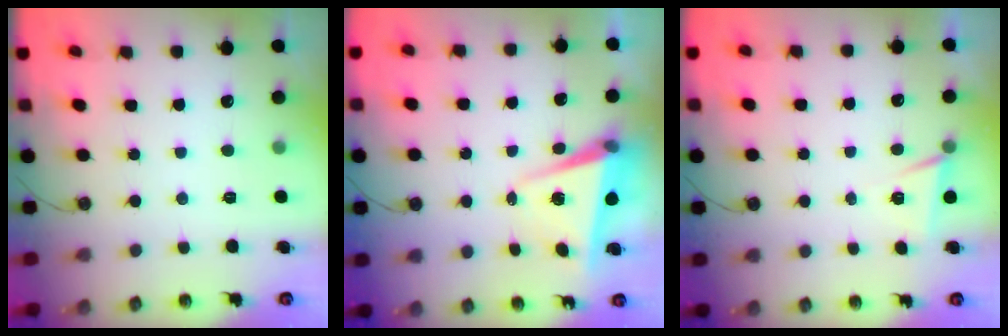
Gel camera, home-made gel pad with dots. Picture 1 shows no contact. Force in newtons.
{"total": 5.5, "press": 4.9, "slide": 2.6}
{"total": 4.5, "press": 2.3, "slide": 3.8}